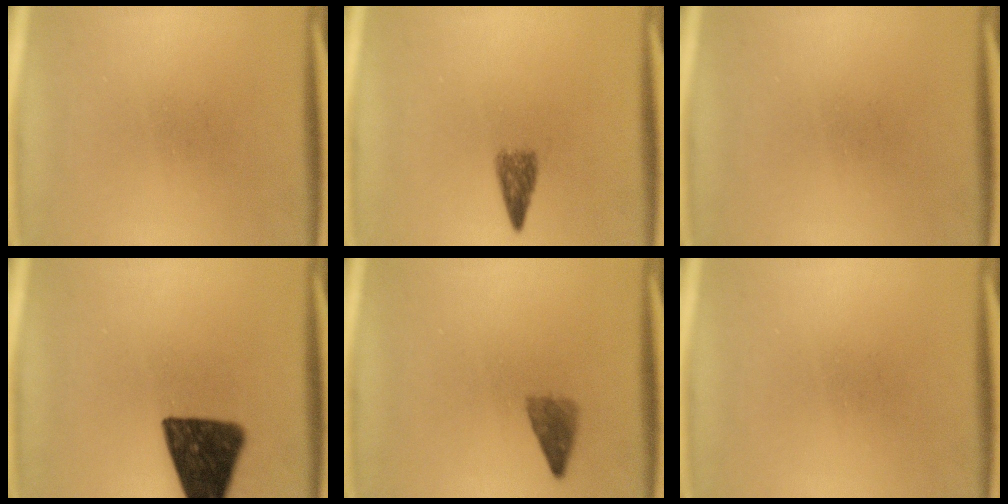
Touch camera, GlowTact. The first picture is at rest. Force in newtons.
{"total": 2.5}
{"total": 0.0}
{"total": 13.9}
{"total": 2.4}
{"total": 0.0}